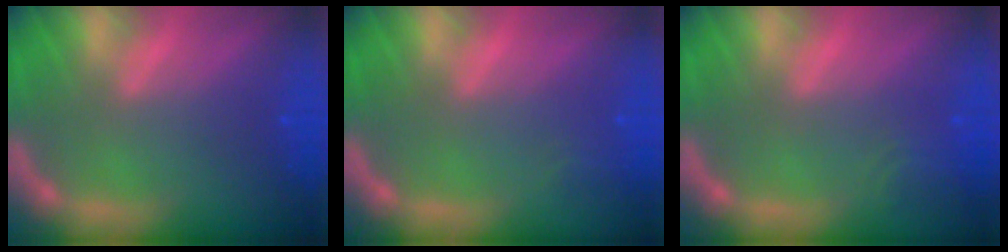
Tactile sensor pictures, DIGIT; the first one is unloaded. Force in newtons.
{"total": 0.9}
{"total": 1.9}